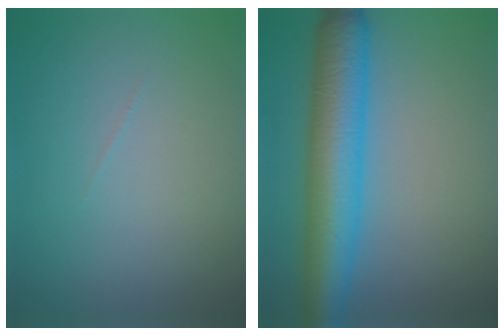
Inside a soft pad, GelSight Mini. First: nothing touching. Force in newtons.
{"total": 8.8, "press": 8.8, "slide": 0.3}